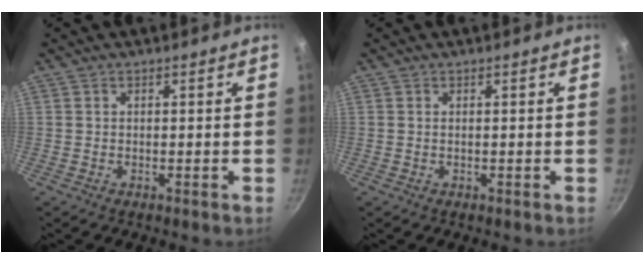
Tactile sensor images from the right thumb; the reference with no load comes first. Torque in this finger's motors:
{"motor_torque": [-0.21, 0.11, -0.37, 0.25, 0.03]}